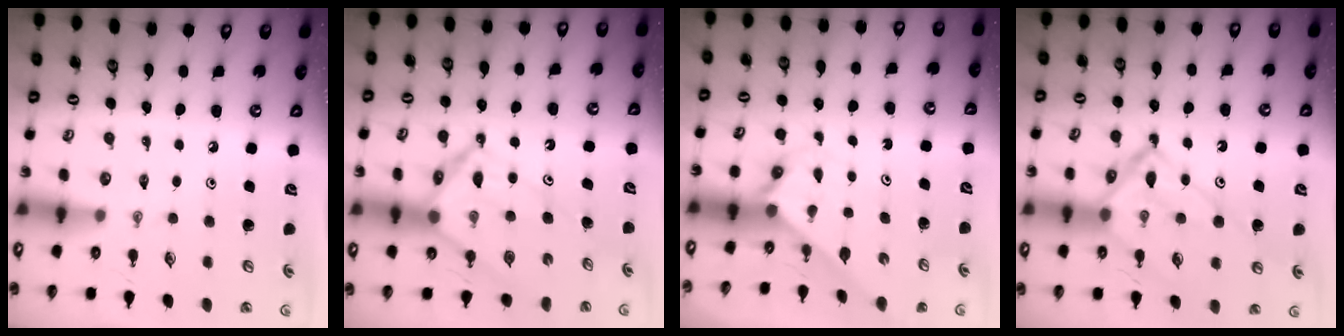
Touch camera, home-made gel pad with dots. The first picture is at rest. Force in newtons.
{"total": 13.4, "press": 13.4, "slide": 1.3}
{"total": 2.6, "press": 2.6, "slide": 0.2}
{"total": 14.9, "press": 14.8, "slide": 1.2}